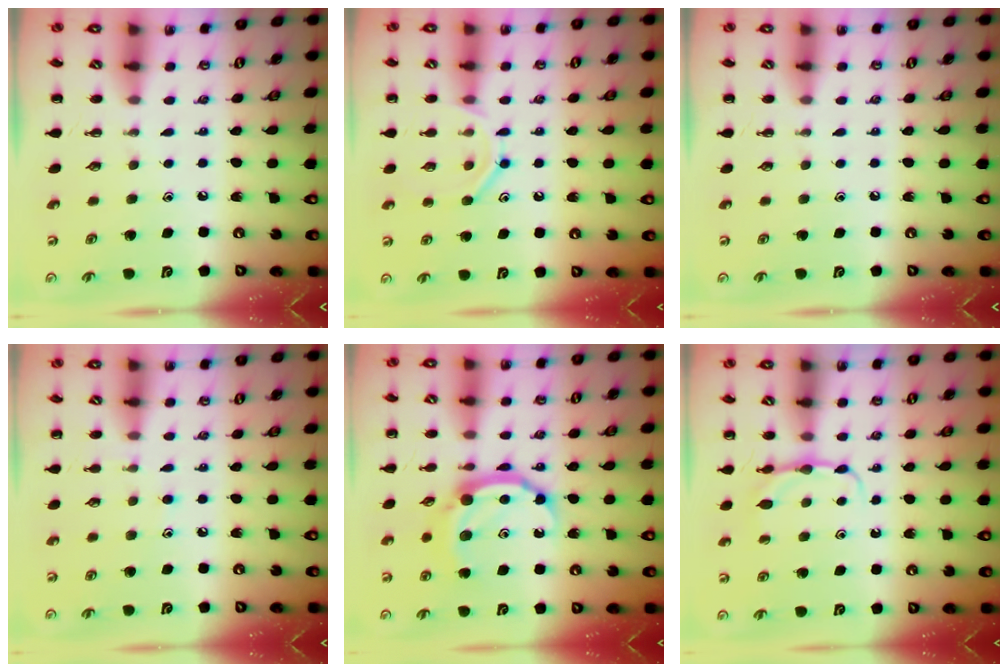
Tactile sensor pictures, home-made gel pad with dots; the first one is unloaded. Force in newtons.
{"total": 10.0, "press": 9.9, "slide": 1.1}
{"total": 0.0}
{"total": 7.8, "press": 7.4, "slide": 2.2}
{"total": 11.3, "press": 11.3, "slide": 0.7}
{"total": 5.0, "press": 4.8, "slide": 1.4}